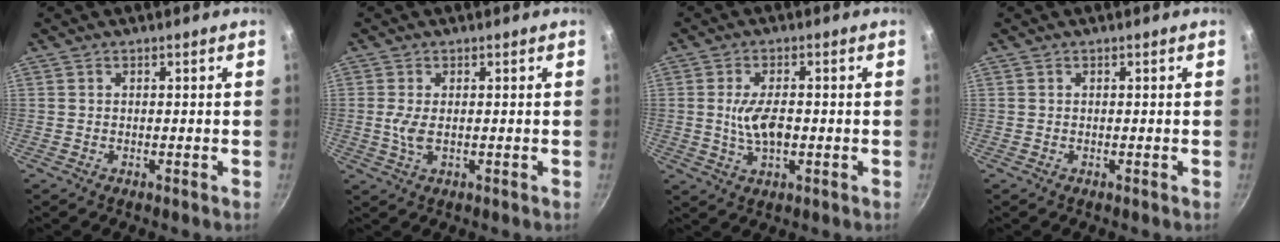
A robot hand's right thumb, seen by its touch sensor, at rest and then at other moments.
{"total": 3.1, "force": [0.1, 1.3, 2.8], "torque": [-0.065, -0.004, 0.004]}
{"total": 6.6, "force": [-0.3, 3.1, 5.8], "torque": [-0.104, 0.001, -0.007]}
{"total": 0.0}